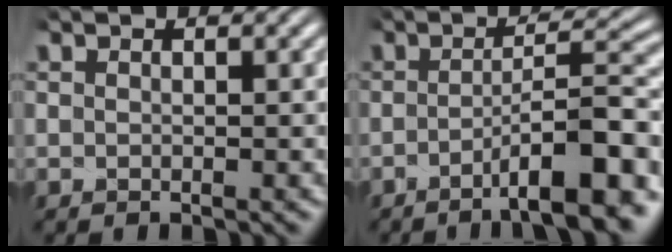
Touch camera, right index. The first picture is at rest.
{"total": 6.9, "force": [-4.1, 0.2, 5.6], "torque": [-0.060, 0.024, -0.073]}